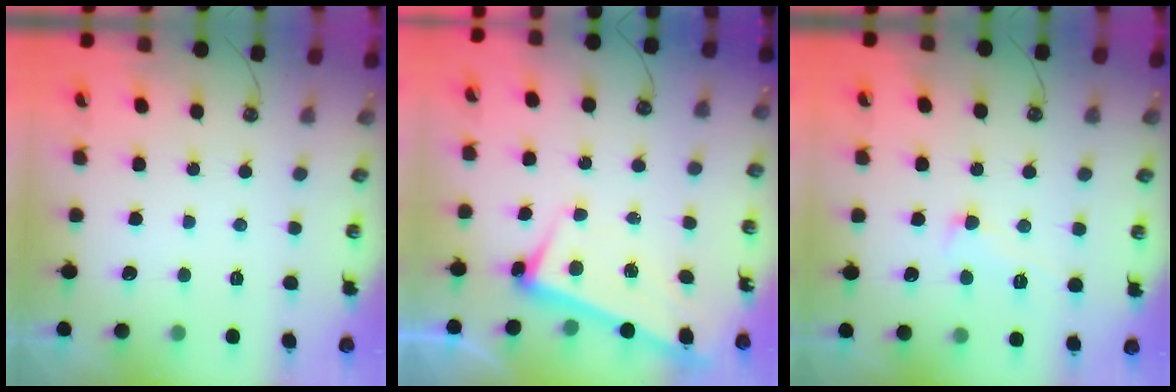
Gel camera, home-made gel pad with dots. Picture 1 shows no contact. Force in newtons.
{"total": 2.7, "press": 2.7, "slide": 0.7}
{"total": 1.6, "press": 1.4, "slide": 0.8}